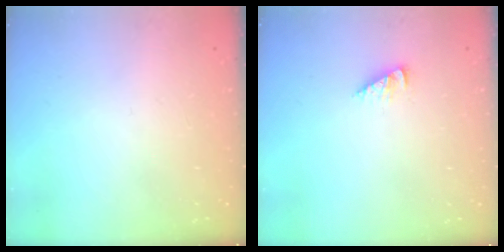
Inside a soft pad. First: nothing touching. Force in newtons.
{"total": 2.5, "press": 2.5, "slide": 0.1}